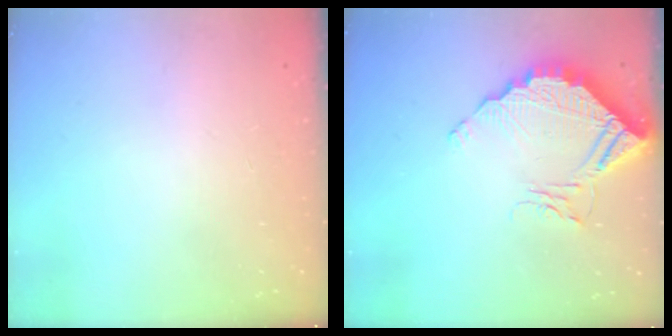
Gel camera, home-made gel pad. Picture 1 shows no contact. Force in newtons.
{"total": 12.2, "press": 12.1, "slide": 0.7}